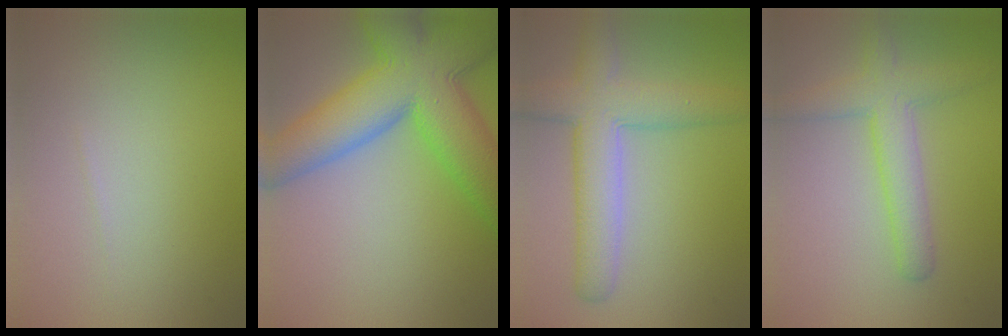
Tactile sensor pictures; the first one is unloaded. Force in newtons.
{"total": 12.3, "press": 12.3, "slide": 0.4}
{"total": 6.2, "press": 6.2, "slide": 0.2}
{"total": 4.2, "press": 4.2, "slide": 0.2}